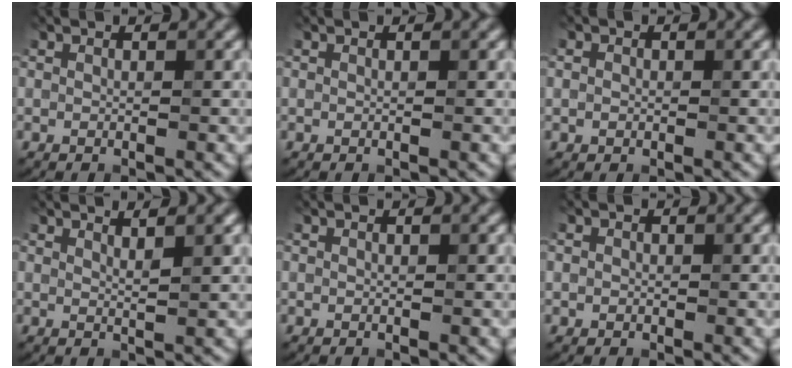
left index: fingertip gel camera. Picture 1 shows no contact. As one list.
[{"total": 0.0}, {"total": 1.0, "force": [0.0, 0.9, 0.3], "torque": [-0.002, -0.002, -0.003]}, {"total": 1.7, "force": [1.1, 0.4, 1.2], "torque": [-0.007, 0.002, 0.013]}, {"total": 0.0}, {"total": 0.7, "force": [-0.1, 0.7, 0.1], "torque": [0.003, -0.003, -0.003]}]